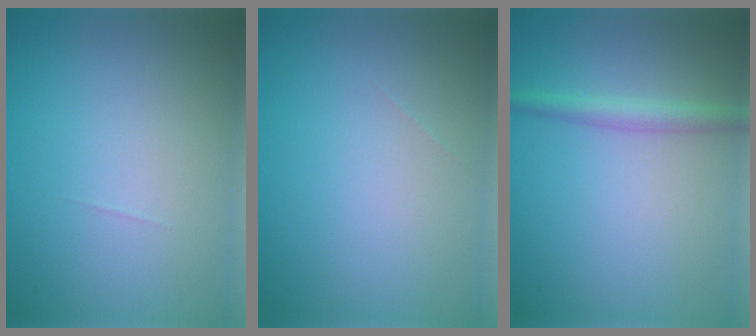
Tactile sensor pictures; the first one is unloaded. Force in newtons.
{"total": 0.0}
{"total": 2.2, "press": 2.2, "slide": 0.1}